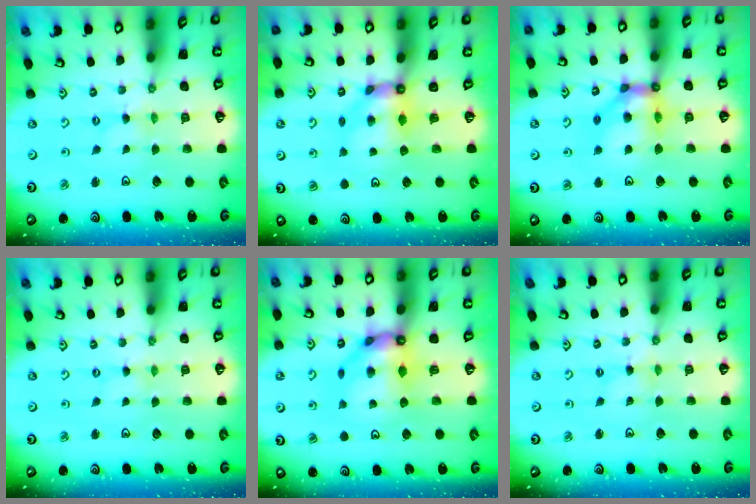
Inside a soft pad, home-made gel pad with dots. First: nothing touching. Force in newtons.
{"total": 7.2, "press": 7.2, "slide": 0.3}
{"total": 12.6, "press": 12.5, "slide": 1.4}
{"total": 0.0}
{"total": 10.6, "press": 10.6, "slide": 1.1}
{"total": 1.2, "press": 1.2, "slide": 0.1}